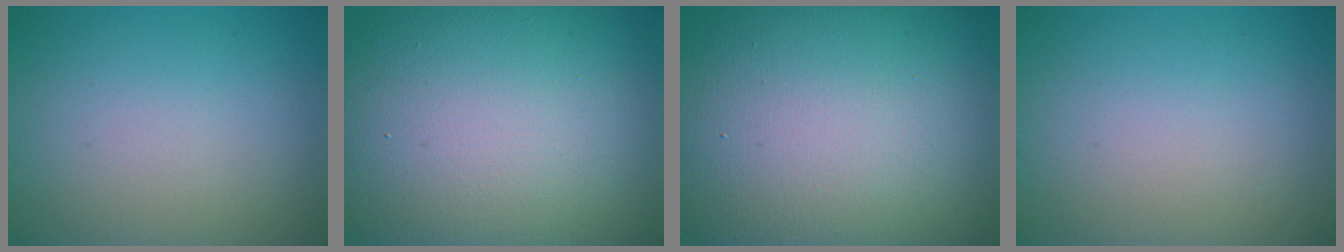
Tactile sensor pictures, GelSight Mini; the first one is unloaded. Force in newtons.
{"total": 18.9, "press": 18.9, "slide": 1.0}
{"total": 20.7, "press": 20.7, "slide": 1.2}
{"total": 0.0}